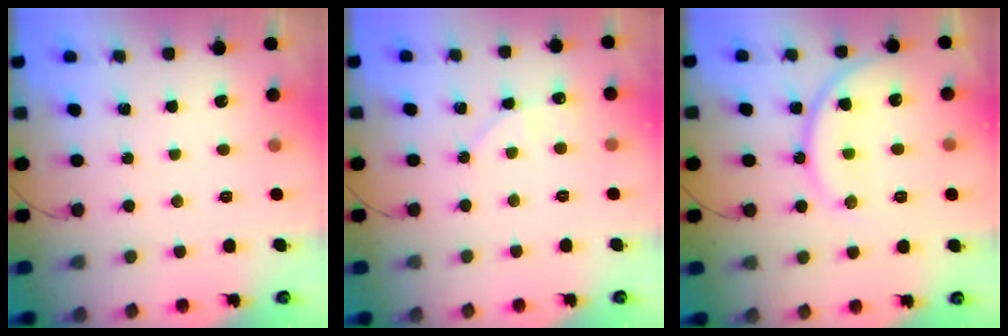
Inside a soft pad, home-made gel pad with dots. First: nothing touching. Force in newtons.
{"total": 3.9, "press": 3.8, "slide": 0.5}
{"total": 12.9, "press": 12.9, "slide": 0.4}